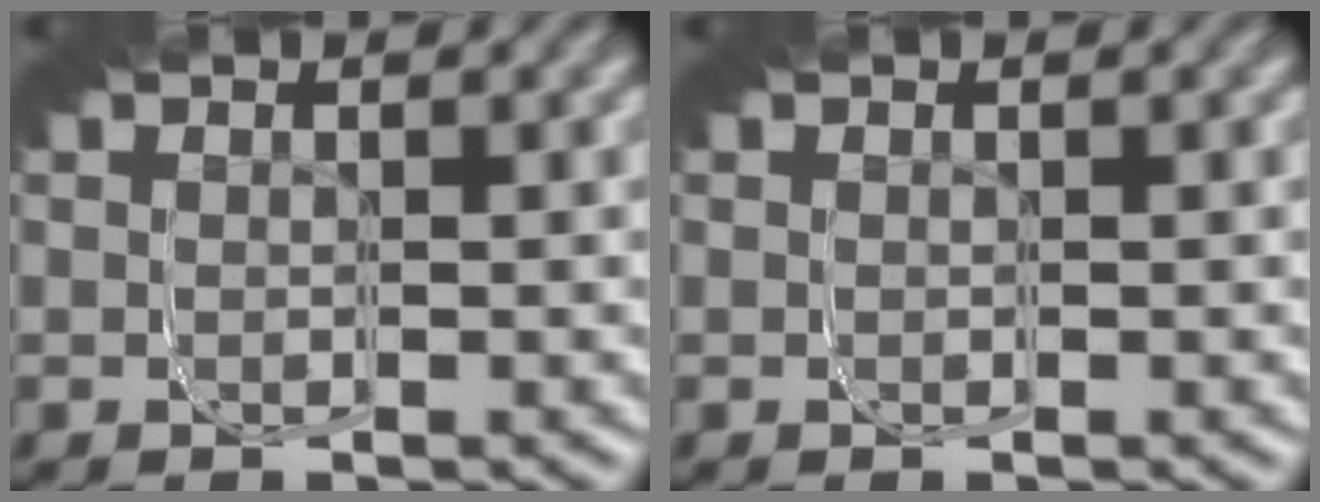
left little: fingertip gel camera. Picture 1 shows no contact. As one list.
[{"total": 0.0}]